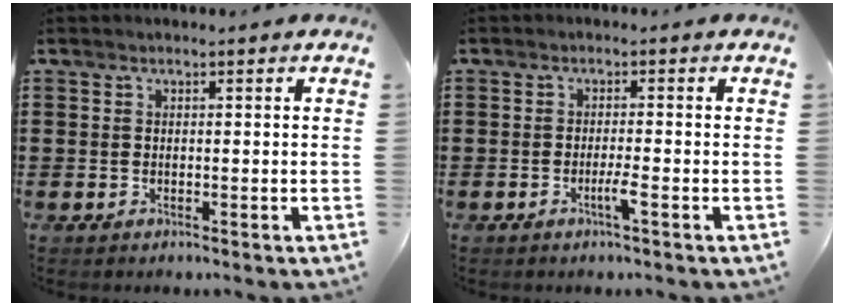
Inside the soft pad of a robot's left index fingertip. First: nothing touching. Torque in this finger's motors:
{"motor_torque": [0.04, 0.03, 0.04, 0.04]}